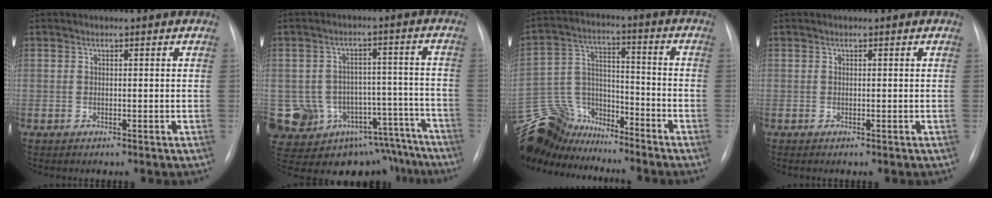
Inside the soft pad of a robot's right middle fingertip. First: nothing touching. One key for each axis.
{"total": 17.7, "fx": -12.7, "fy": 11.0, "fz": 5.4, "tx": -0.070, "ty": 0.063, "tz": -0.149}
{"total": 14.1, "fx": -13.0, "fy": 5.0, "fz": 2.1, "tx": -0.057, "ty": 0.043, "tz": -0.236}
{"total": 0.0}